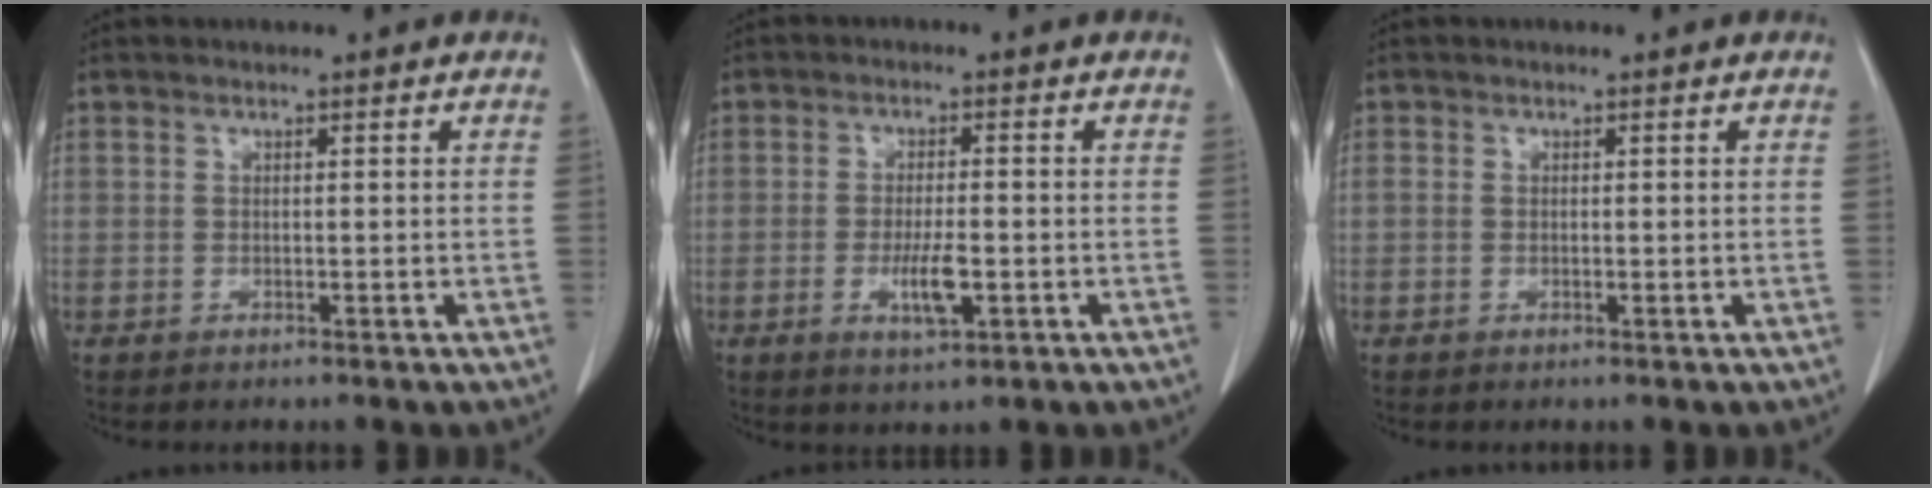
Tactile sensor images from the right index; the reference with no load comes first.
{"total": 5.0, "force": [-1.5, 1.0, 4.7], "torque": [-0.090, -0.006, -0.024]}
{"total": 0.7, "force": [-0.1, 0.4, 0.5], "torque": [-0.009, 0.000, -0.001]}